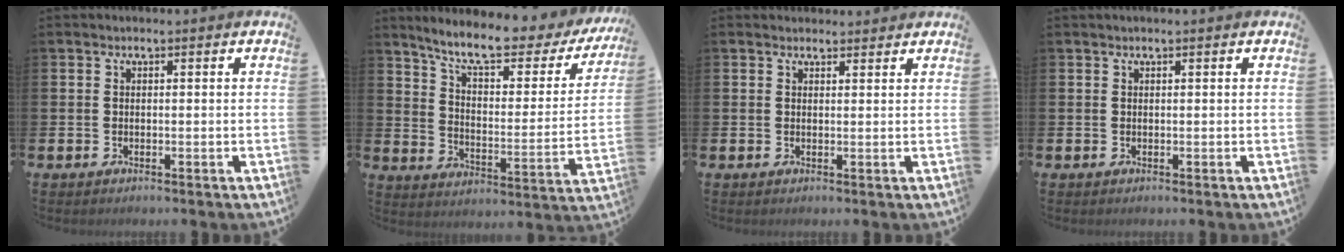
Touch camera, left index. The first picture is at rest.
{"total": 9.4, "force": [7.9, 2.0, 4.6], "torque": [-0.118, -0.051, 0.133]}
{"total": 1.5, "force": [1.4, 0.5, 0.0], "torque": [0.006, -0.003, 0.025]}
{"total": 0.0}